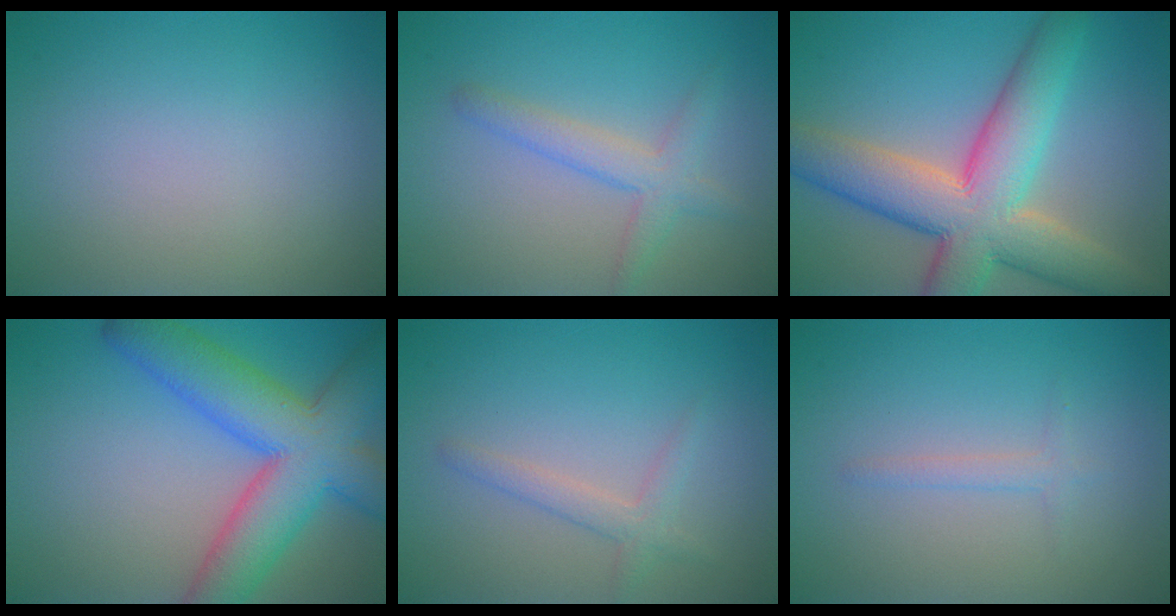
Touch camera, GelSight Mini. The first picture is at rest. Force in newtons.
{"total": 2.8, "press": 2.8, "slide": 0.1}
{"total": 10.5, "press": 10.5, "slide": 0.8}
{"total": 10.2, "press": 10.2, "slide": 0.6}
{"total": 1.9, "press": 1.9, "slide": 0.1}
{"total": 1.1, "press": 1.1, "slide": 0.1}